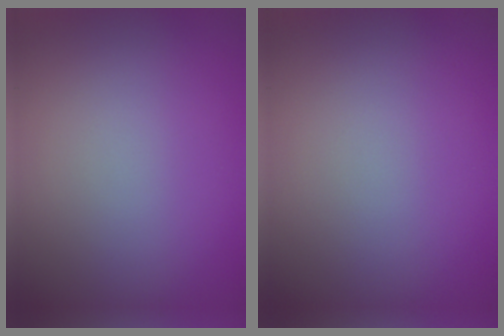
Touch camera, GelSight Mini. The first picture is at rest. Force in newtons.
{"total": 0.0}